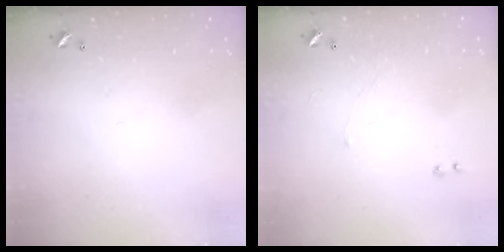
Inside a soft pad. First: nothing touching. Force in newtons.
{"total": 1.2, "press": 1.0, "slide": 0.6}